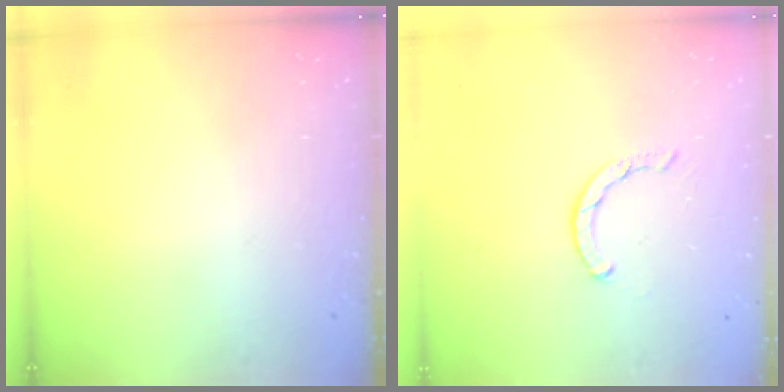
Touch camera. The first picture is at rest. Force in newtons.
{"total": 1.6, "press": 1.6, "slide": 0.1}